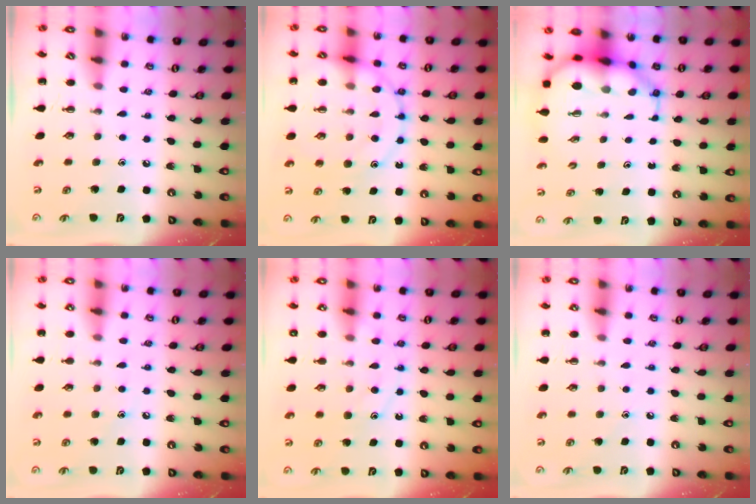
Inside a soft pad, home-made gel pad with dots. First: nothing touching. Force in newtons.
{"total": 15.3, "press": 15.2, "slide": 1.4}
{"total": 7.9, "press": 7.5, "slide": 2.5}
{"total": 6.9, "press": 6.6, "slide": 1.8}
{"total": 11.5, "press": 11.5, "slide": 0.6}
{"total": 6.8, "press": 6.6, "slide": 1.8}